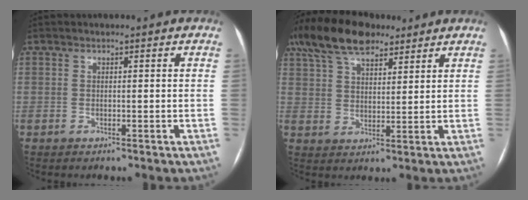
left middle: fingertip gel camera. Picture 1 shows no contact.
{"total": 13.2, "force": [9.7, 5.2, 7.3], "torque": [-0.155, 0.042, 0.175]}